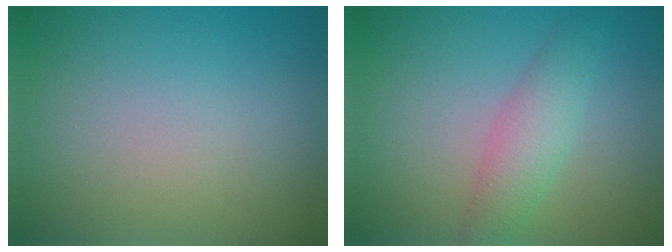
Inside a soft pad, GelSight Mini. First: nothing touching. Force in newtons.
{"total": 3.5, "press": 3.5, "slide": 0.1}